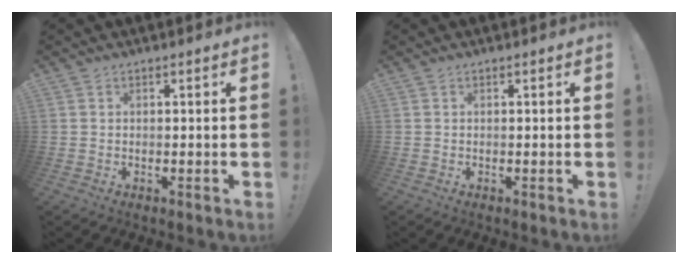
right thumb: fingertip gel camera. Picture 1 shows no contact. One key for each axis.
{"total": 0.0}